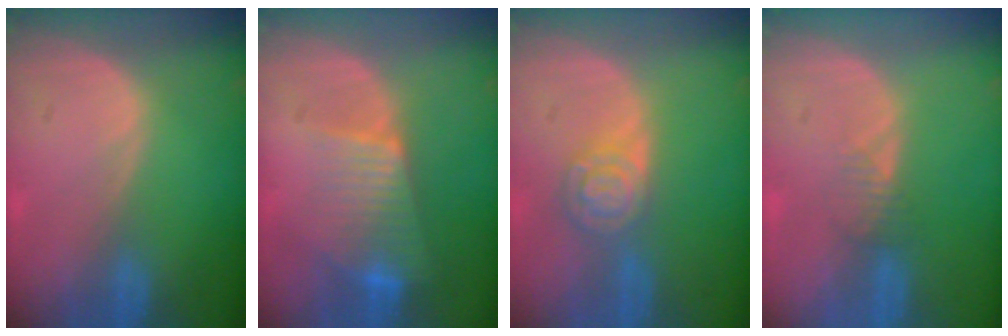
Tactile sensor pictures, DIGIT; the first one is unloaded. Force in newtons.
{"total": 7.7, "press": 6.6, "slide": 4.0}
{"total": 5.4, "press": 4.8, "slide": 2.5}
{"total": 1.6, "press": 1.6, "slide": 0.2}